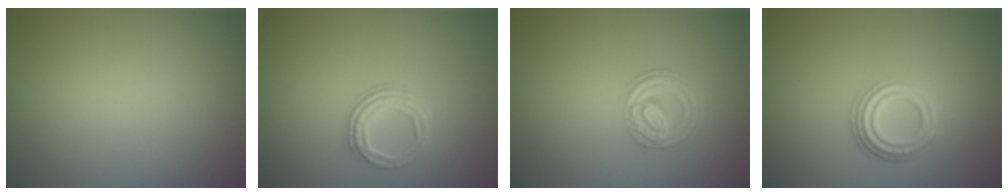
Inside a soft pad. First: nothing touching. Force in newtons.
{"total": 3.0, "press": 2.4, "slide": 1.7}
{"total": 4.2, "press": 3.1, "slide": 2.8}
{"total": 3.9, "press": 3.0, "slide": 2.6}